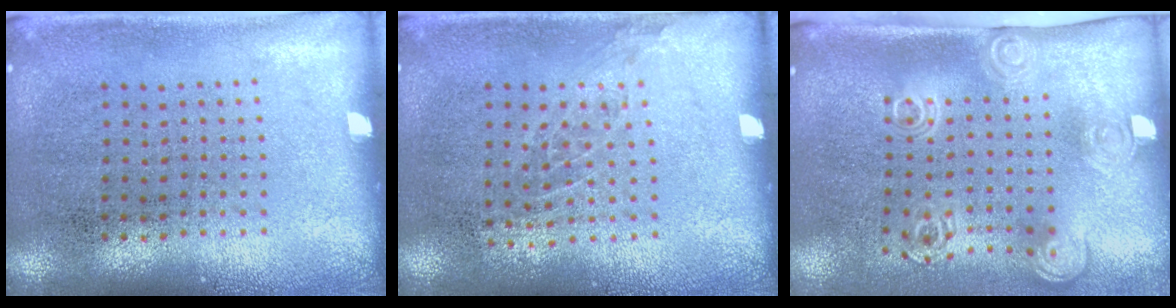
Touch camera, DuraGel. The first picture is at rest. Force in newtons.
{"total": 0.9, "press": 0.7, "slide": 0.6}
{"total": 2.0, "press": 1.4, "slide": 1.5}